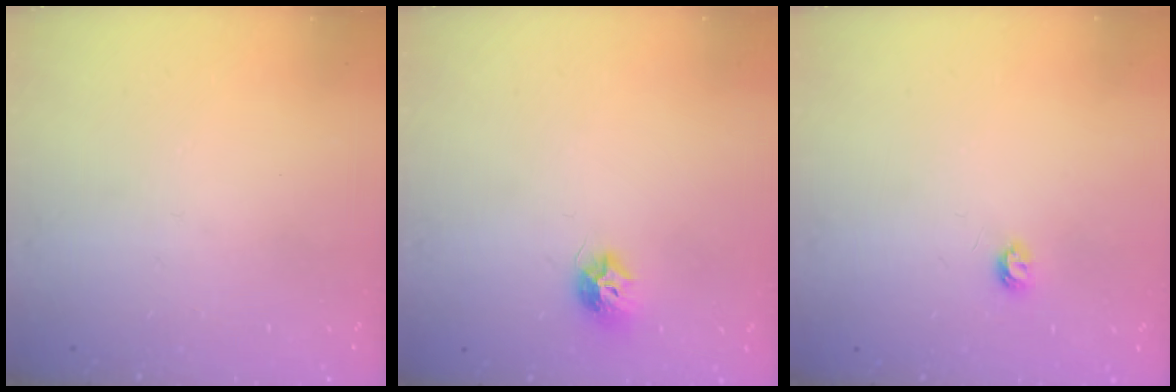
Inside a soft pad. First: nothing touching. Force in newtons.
{"total": 7.9, "press": 7.9, "slide": 0.4}
{"total": 3.4, "press": 3.4, "slide": 0.5}